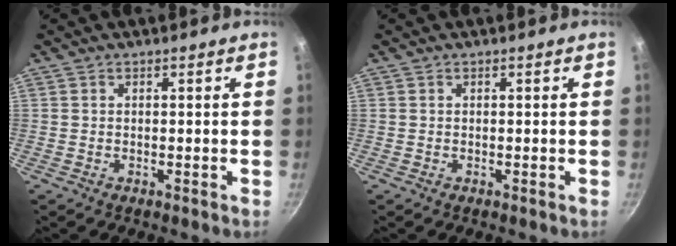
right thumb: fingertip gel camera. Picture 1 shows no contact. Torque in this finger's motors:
{"motor_torque": [-0.15, -0.04, 0.16, -0.16, 0.00]}